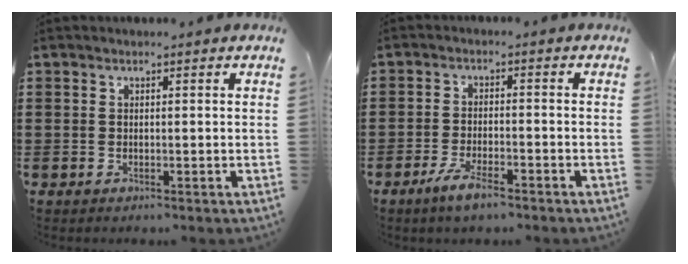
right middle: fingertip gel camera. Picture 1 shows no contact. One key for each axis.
{"total": 4.2, "fx": -2.8, "fy": 0.8, "fz": 3.0, "tx": -0.069, "ty": -0.004, "tz": -0.055}